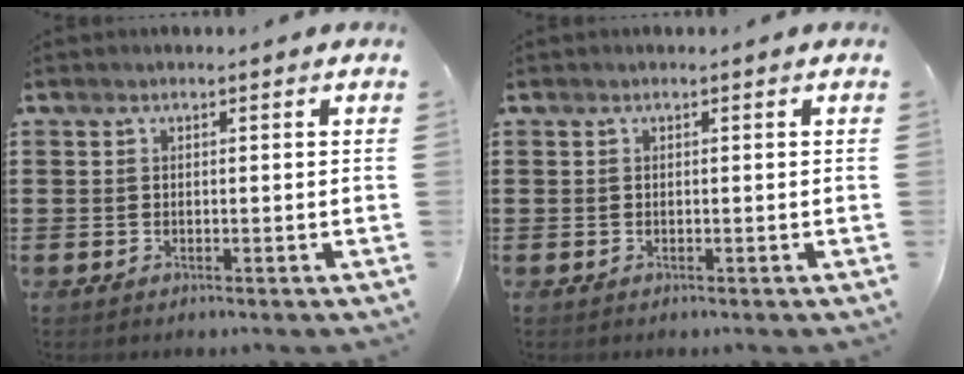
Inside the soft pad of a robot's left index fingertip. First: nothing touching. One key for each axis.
{"total": 0.0}